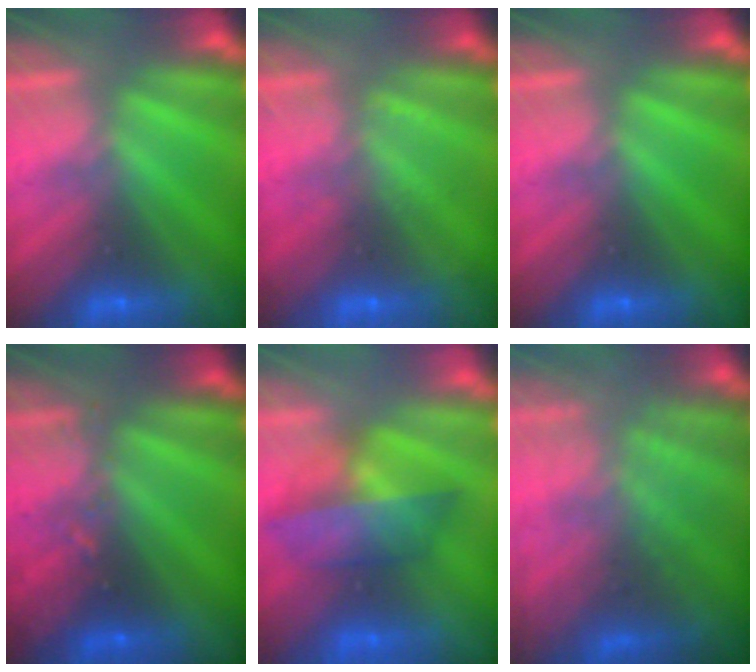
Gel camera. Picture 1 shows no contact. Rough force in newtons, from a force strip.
{"total": 1.8}
{"total": 0.0}
{"total": 2.9}
{"total": 4.3}
{"total": 7.4}